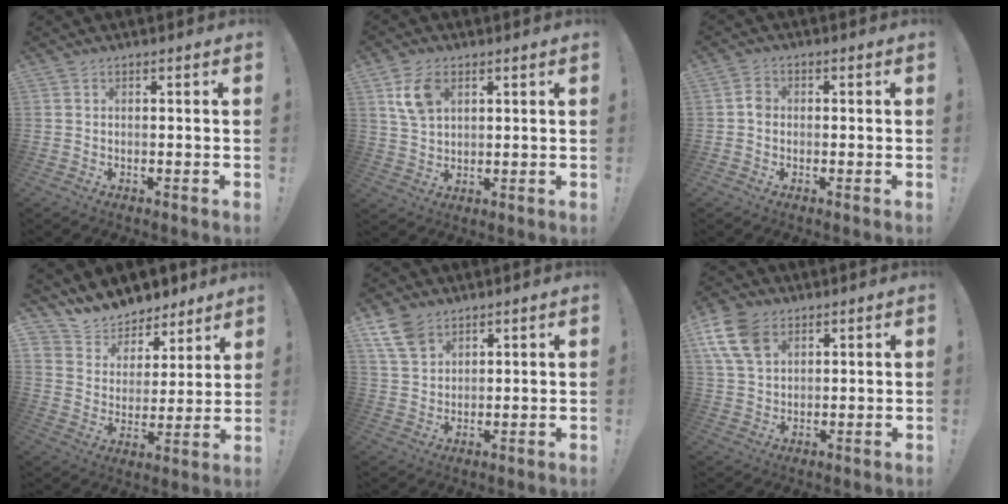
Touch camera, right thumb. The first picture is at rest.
{"total": 8.2, "force": [3.8, 5.0, 5.3], "torque": [-0.099, -0.003, 0.073]}
{"total": 2.5, "force": [-0.6, 2.0, 1.4], "torque": [-0.022, 0.009, -0.012]}
{"total": 9.5, "force": [8.5, 4.2, 0.1], "torque": [-0.018, -0.081, 0.159]}
{"total": 8.7, "force": [5.8, 5.1, 3.9], "torque": [-0.072, -0.024, 0.116]}
{"total": 12.3, "force": [5.8, 8.5, 6.7], "torque": [-0.134, -0.017, 0.115]}